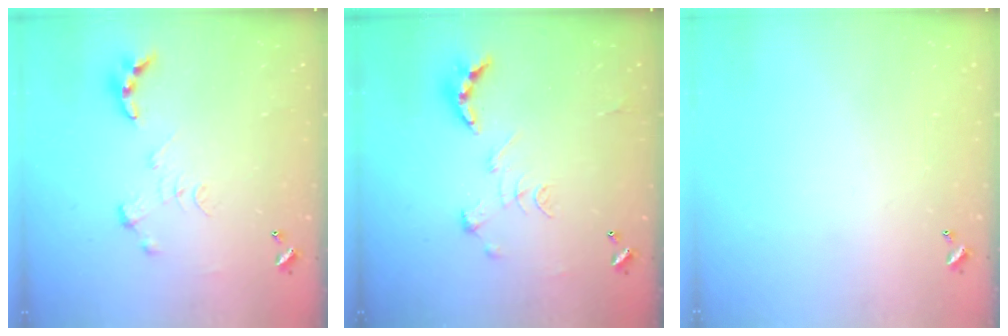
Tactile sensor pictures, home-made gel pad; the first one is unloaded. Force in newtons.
{"total": 2.5, "press": 2.0, "slide": 1.5}
{"total": 0.0}